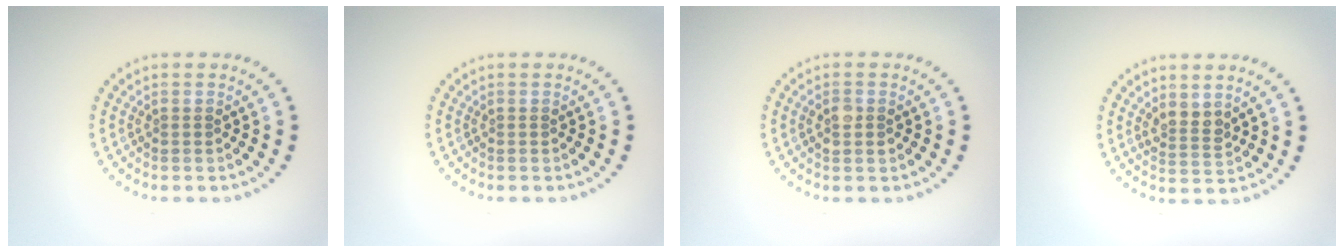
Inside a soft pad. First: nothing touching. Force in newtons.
{"total": 0.0}
{"total": 1.5, "press": 1.5, "slide": 0.2}
{"total": 2.1, "press": 1.7, "slide": 1.2}